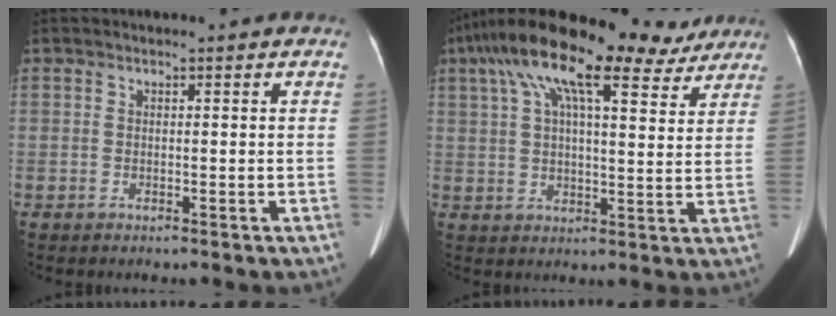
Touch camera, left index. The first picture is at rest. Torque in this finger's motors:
{"motor_torque": [1.22, -0.92, 0.93, 0.14]}